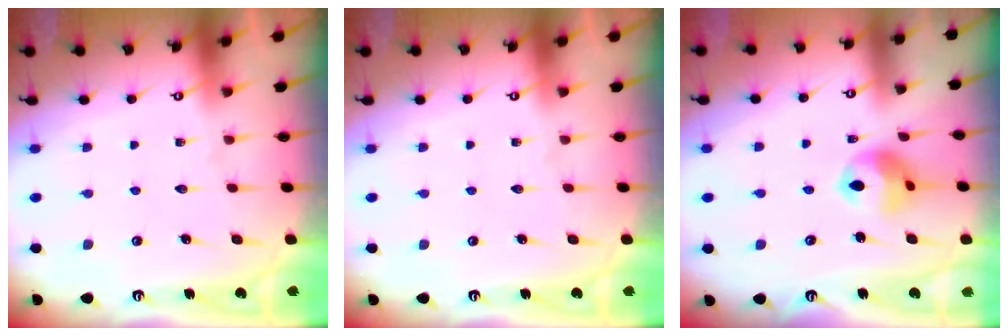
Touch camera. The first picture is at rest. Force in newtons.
{"total": 0.0}
{"total": 10.2, "press": 10.2, "slide": 0.9}